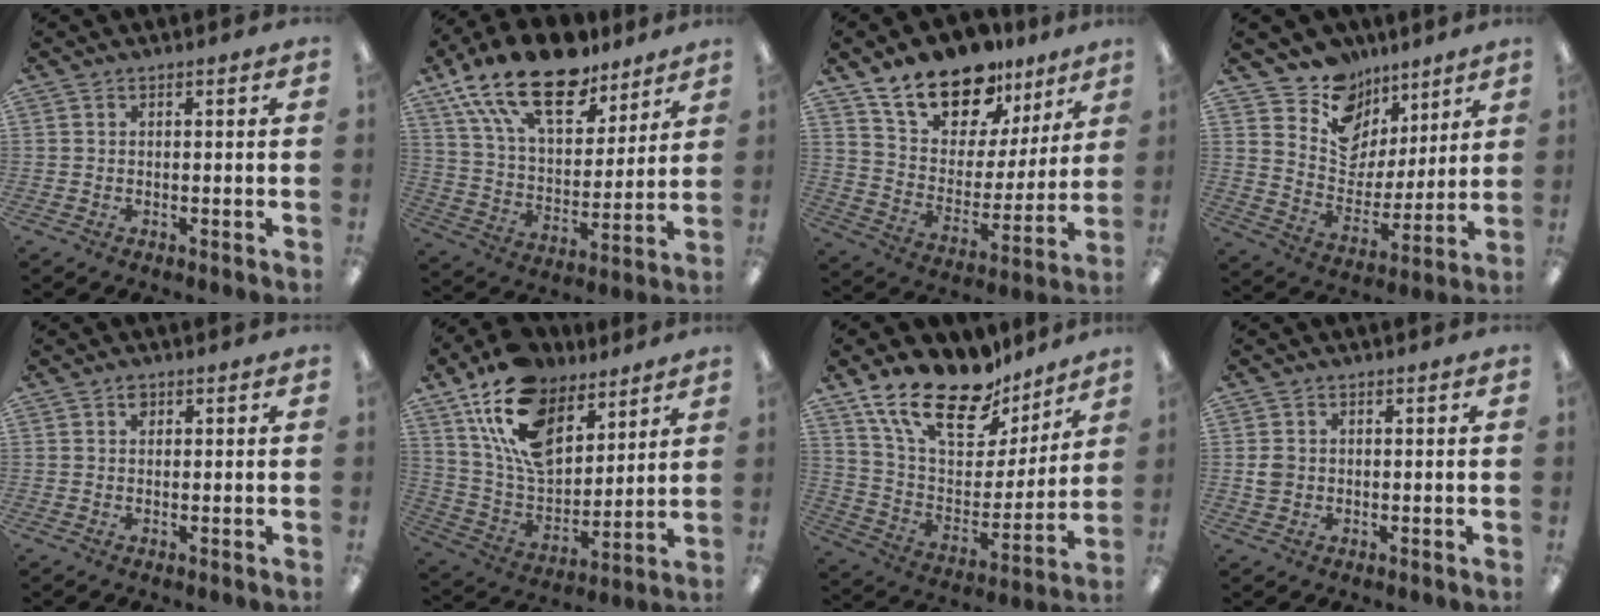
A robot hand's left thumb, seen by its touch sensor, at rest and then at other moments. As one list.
[{"total": 21.7, "force": [14.9, 9.9, 12.3], "torque": [-0.227, -0.084, 0.263]}, {"total": 17.0, "force": [13.5, 8.4, 5.8], "torque": [-0.119, -0.091, 0.248]}, {"total": 12.7, "force": [8.9, 8.7, 2.4], "torque": [-0.051, -0.077, 0.171]}, {"total": 1.6, "force": [0.9, 1.1, 0.8], "torque": [-0.010, -0.001, 0.015]}, {"total": 19.2, "force": [11.4, 11.3, 10.5], "torque": [-0.211, -0.050, 0.214]}, {"total": 22.2, "force": [16.6, 9.4, 11.4], "torque": [-0.213, -0.107, 0.298]}, {"total": 2.7, "force": [0.1, 2.4, 1.1], "torque": [-0.013, 0.002, 0.000]}]